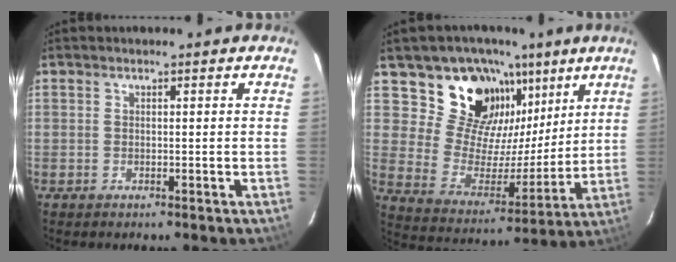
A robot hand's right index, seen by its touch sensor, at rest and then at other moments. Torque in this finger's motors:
{"motor_torque": [1.08, 1.06, 0.23, 0.03]}